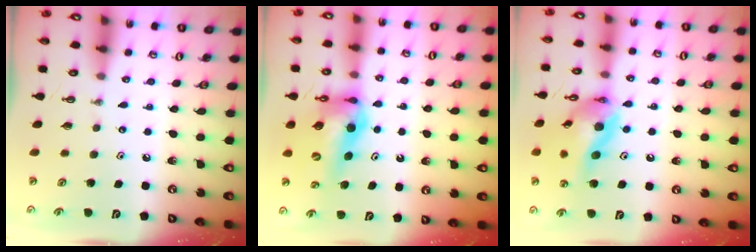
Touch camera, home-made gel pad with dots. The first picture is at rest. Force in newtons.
{"total": 14.3, "press": 13.7, "slide": 4.2}
{"total": 16.7, "press": 16.5, "slide": 2.6}